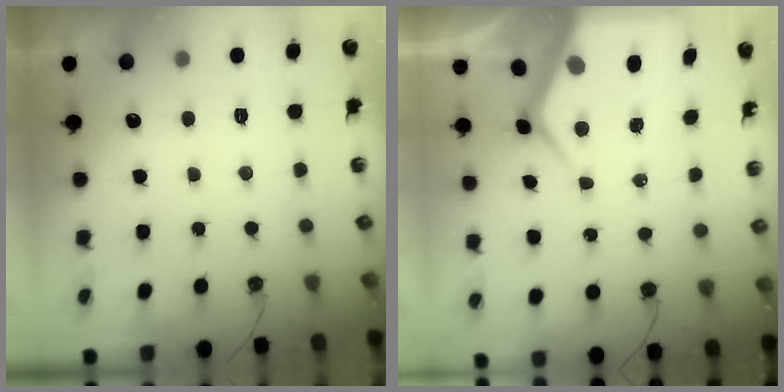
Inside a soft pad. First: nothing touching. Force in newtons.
{"total": 9.1, "press": 9.0, "slide": 0.8}